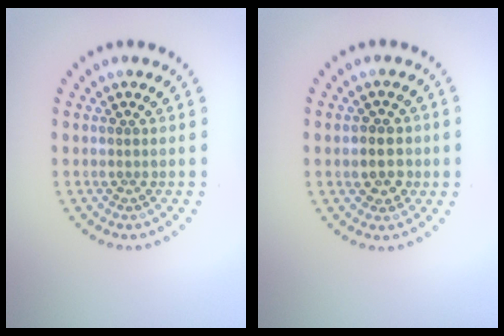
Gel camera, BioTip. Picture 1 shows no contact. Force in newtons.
{"total": 2.7, "press": 2.6, "slide": 0.7}